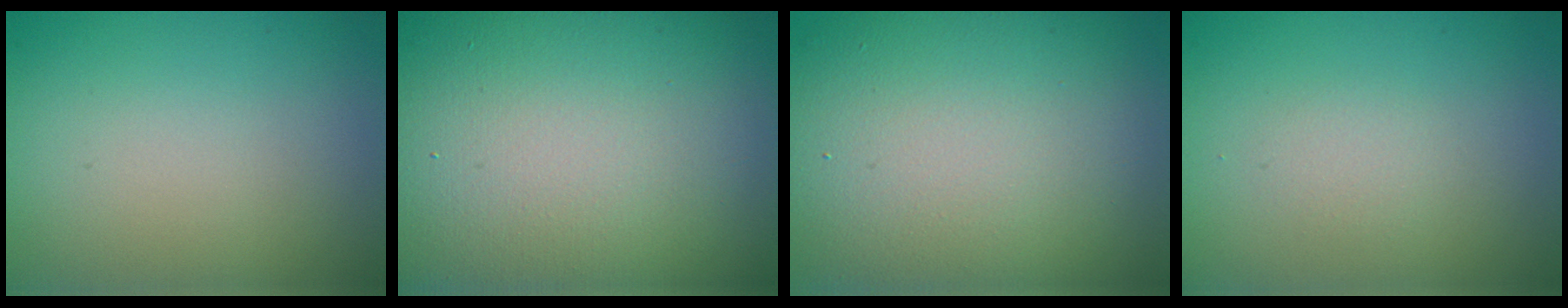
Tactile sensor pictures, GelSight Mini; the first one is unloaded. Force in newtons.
{"total": 20.6, "press": 20.6, "slide": 1.1}
{"total": 12.4, "press": 12.4, "slide": 0.7}
{"total": 0.9, "press": 0.9, "slide": 0.1}